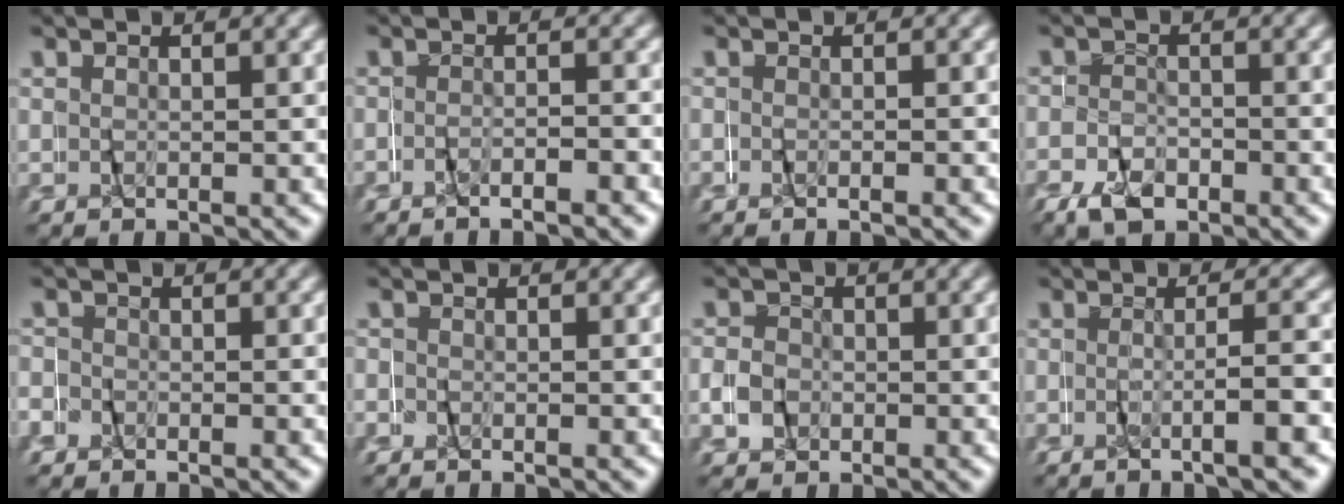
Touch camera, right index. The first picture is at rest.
{"total": 1.9, "force": [-1.9, -0.2, 0.0], "torque": [0.006, 0.016, -0.045]}
{"total": 0.8, "force": [-0.7, -0.4, 0.0], "torque": [-0.003, 0.001, -0.016]}
{"total": 2.6, "force": [-2.3, 1.3, 0.3], "torque": [0.003, 0.000, -0.042]}
{"total": 2.3, "force": [-1.3, 1.9, -0.2], "torque": [-0.004, 0.009, -0.034]}
{"total": 0.6, "force": [-0.5, 0.2, -0.2], "torque": [-0.005, 0.002, -0.014]}
{"total": 1.7, "force": [-0.5, 1.6, -0.2], "torque": [0.012, 0.011, -0.017]}
{"total": 2.5, "force": [-1.5, -1.5, 1.3], "torque": [-0.015, 0.008, -0.029]}